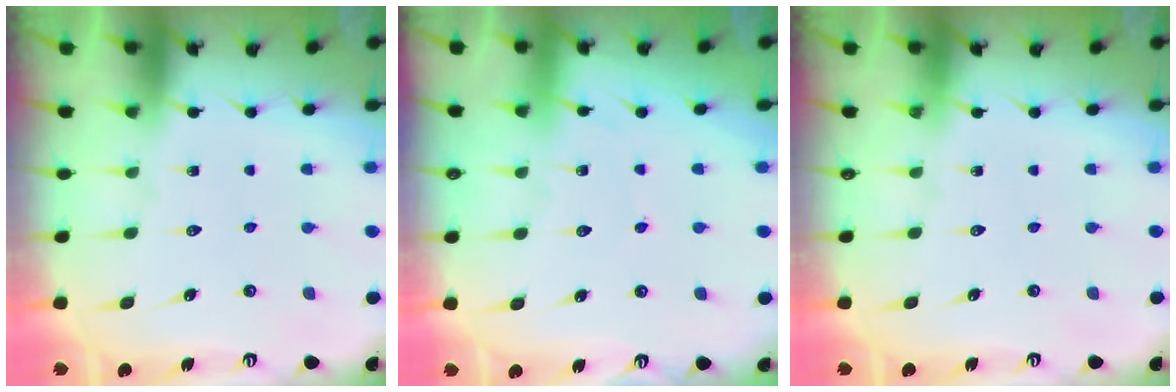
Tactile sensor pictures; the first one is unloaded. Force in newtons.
{"total": 2.4, "press": 2.4, "slide": 0.3}
{"total": 0.0}